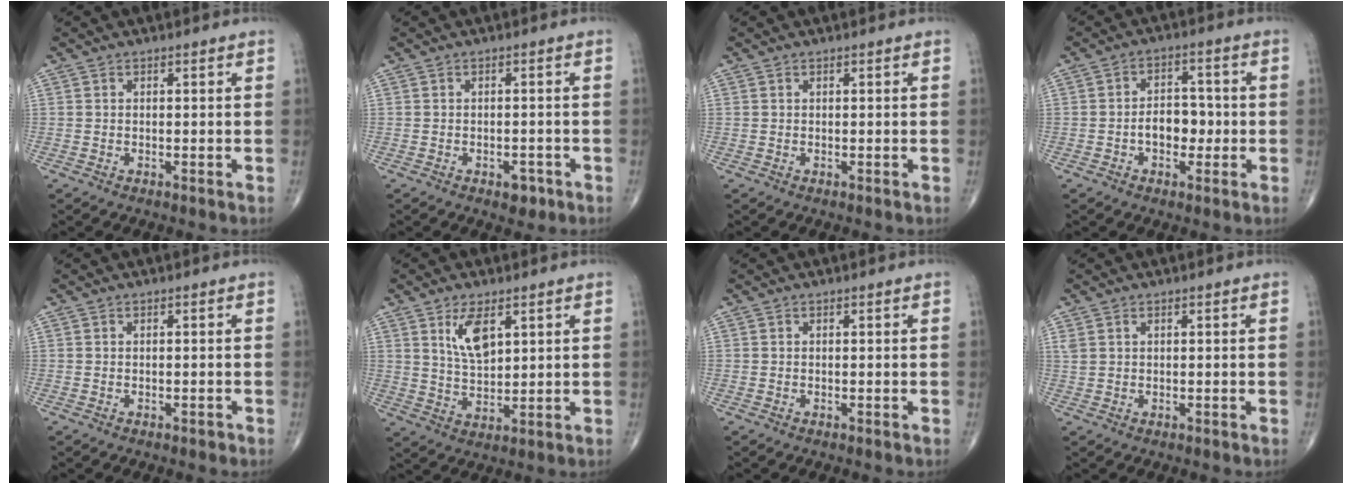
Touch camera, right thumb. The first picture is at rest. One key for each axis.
{"total": 2.8, "fx": -1.4, "fy": 1.6, "fz": 1.7, "tx": -0.010, "ty": 0.006, "tz": -0.015}
{"total": 0.0}
{"total": 6.4, "fx": -1.2, "fy": 4.2, "fz": 4.6, "tx": -0.049, "ty": 0.020, "tz": -0.025}
{"total": 0.5, "fx": -0.3, "fy": 0.3, "fz": 0.3, "tx": -0.004, "ty": -0.001, "tz": -0.004}
{"total": 7.1, "fx": 3.3, "fy": 3.3, "fz": 5.4, "tx": -0.091, "ty": -0.022, "tz": 0.068}
{"total": 0.0}
{"total": 1.4, "fx": 0.8, "fy": 0.6, "fz": 0.9, "tx": -0.025, "ty": 0.011, "tz": 0.024}